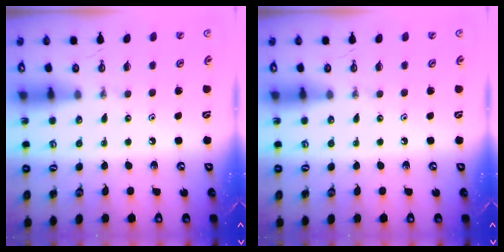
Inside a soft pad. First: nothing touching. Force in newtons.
{"total": 0.0}